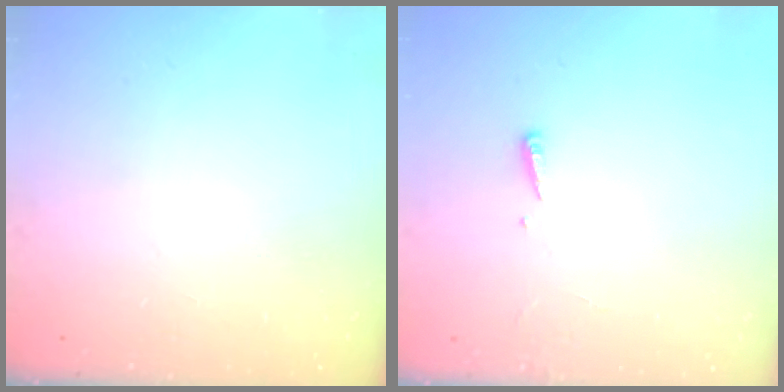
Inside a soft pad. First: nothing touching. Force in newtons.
{"total": 2.4, "press": 2.4, "slide": 0.2}